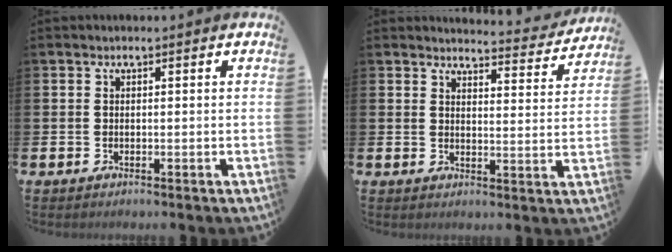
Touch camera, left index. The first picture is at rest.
{"total": 4.1, "force": [4.1, 0.4, 0.4], "torque": [-0.002, -0.036, 0.066]}